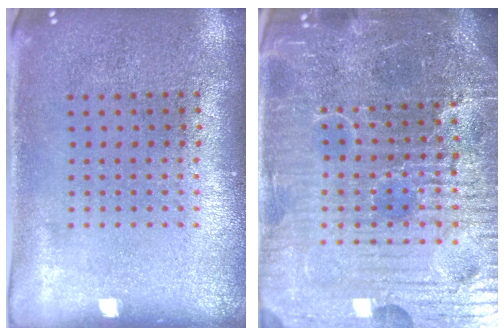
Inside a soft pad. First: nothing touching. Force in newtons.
{"total": 6.8, "press": 6.2, "slide": 2.9}